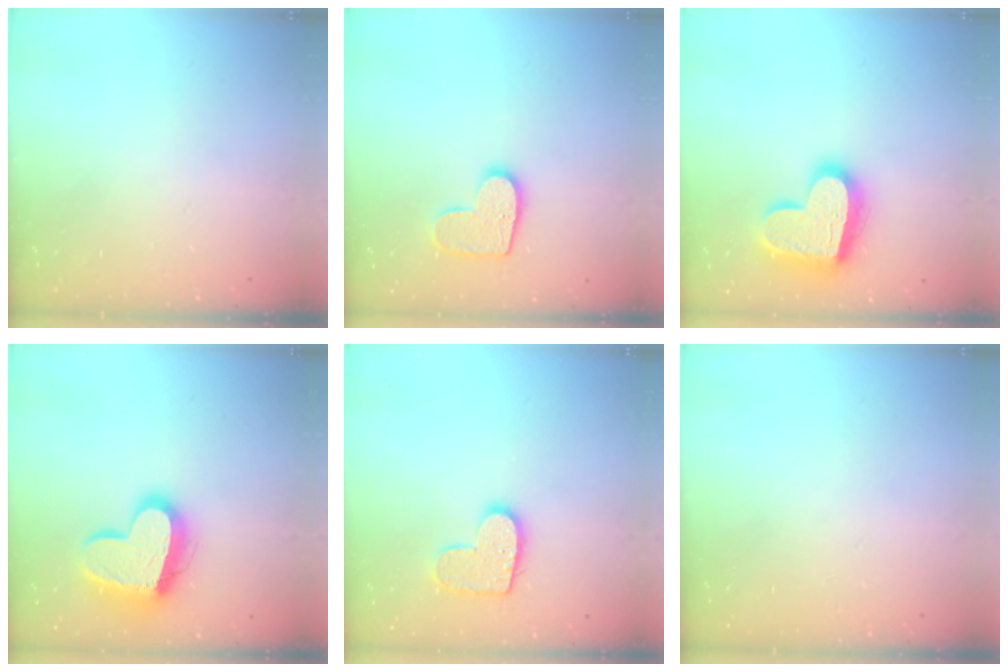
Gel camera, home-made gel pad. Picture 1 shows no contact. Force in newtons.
{"total": 10.9, "press": 10.9, "slide": 0.6}
{"total": 18.2, "press": 18.1, "slide": 1.4}
{"total": 16.7, "press": 16.6, "slide": 1.4}
{"total": 11.2, "press": 11.2, "slide": 0.7}
{"total": 0.0}